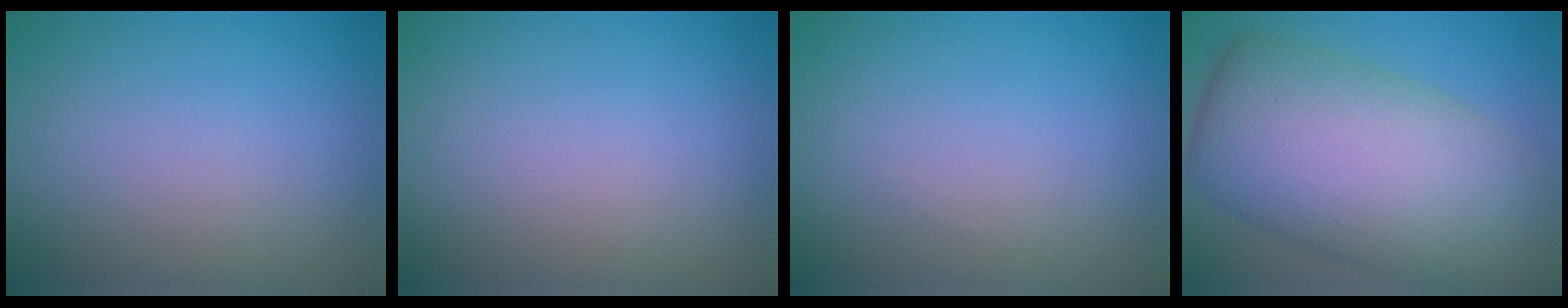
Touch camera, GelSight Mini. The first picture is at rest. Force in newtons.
{"total": 0.0}
{"total": 0.0}
{"total": 13.5, "press": 13.5, "slide": 0.6}